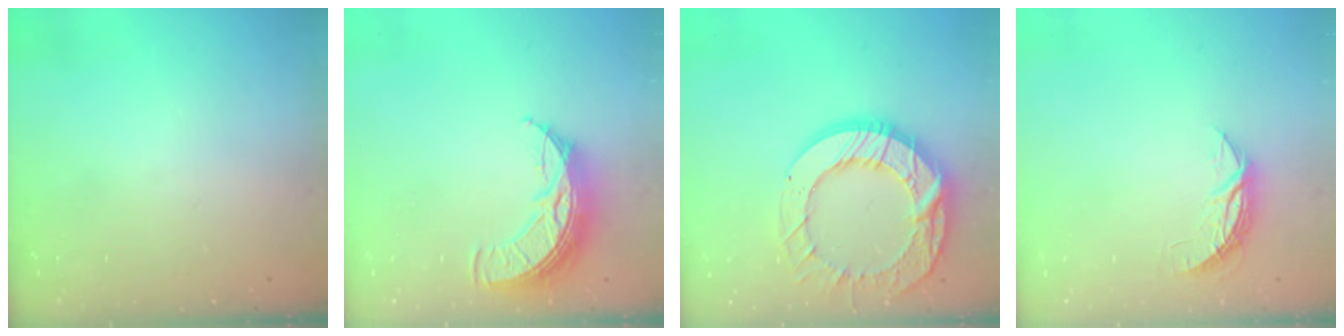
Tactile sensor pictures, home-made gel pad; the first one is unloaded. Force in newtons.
{"total": 10.9, "press": 10.9, "slide": 0.7}
{"total": 19.8, "press": 19.7, "slide": 1.7}
{"total": 5.2, "press": 5.2, "slide": 0.3}